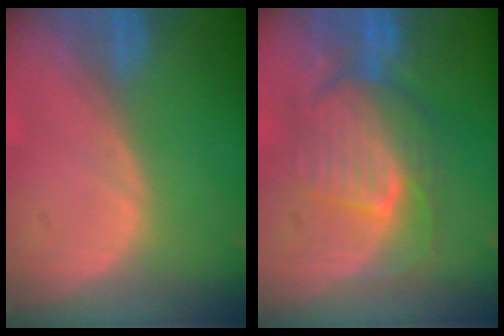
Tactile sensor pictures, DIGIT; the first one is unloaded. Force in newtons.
{"total": 8.9, "press": 8.6, "slide": 2.1}